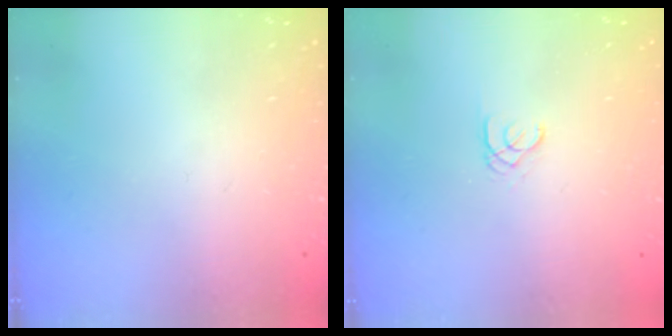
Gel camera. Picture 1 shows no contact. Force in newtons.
{"total": 1.8, "press": 1.7, "slide": 0.2}